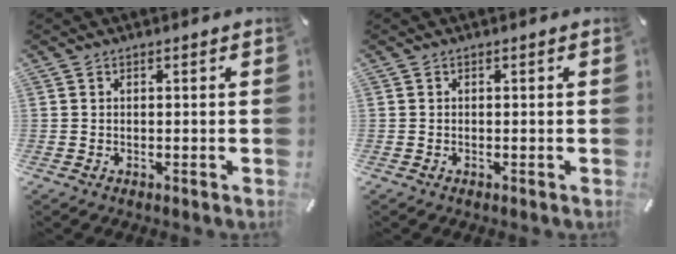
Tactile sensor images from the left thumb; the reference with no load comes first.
{"total": 0.0}